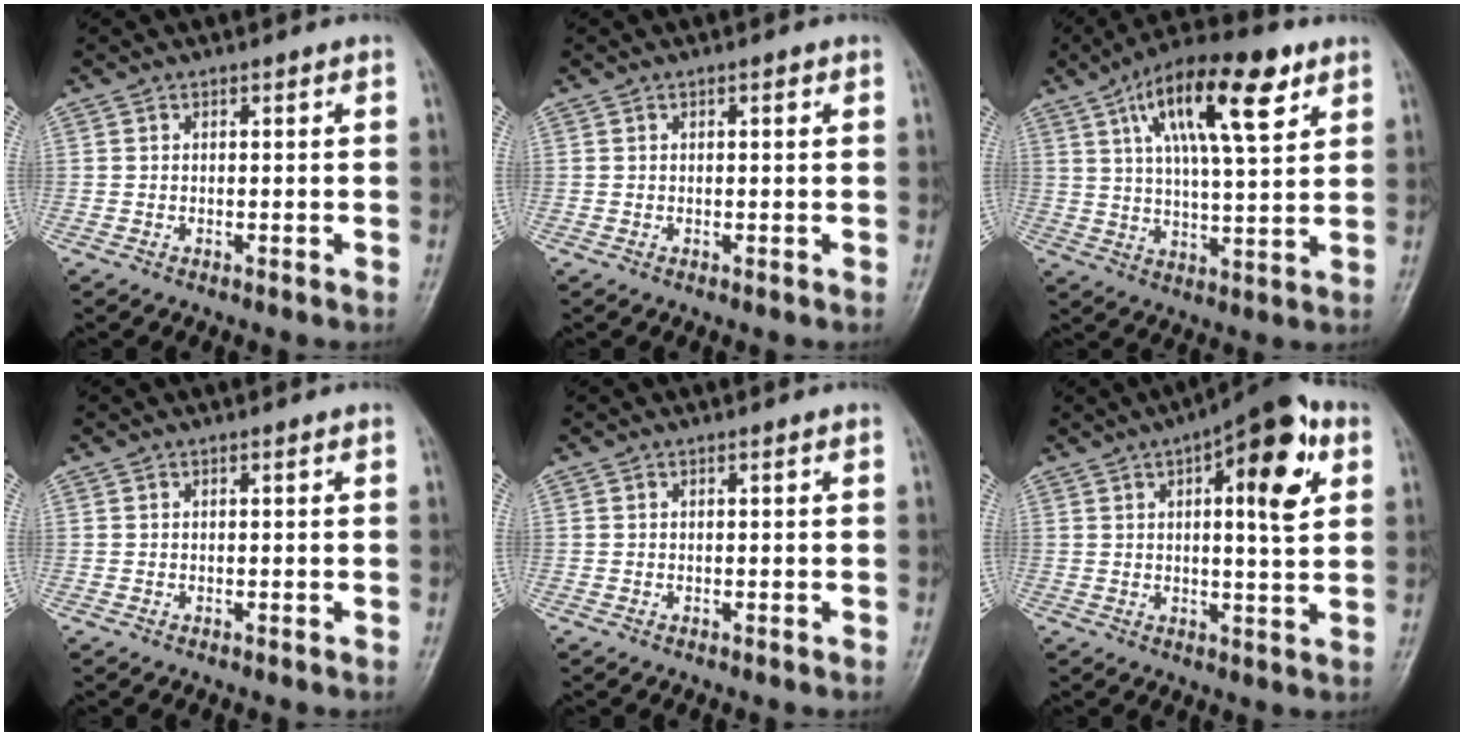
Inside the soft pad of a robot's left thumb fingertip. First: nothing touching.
{"total": 0.8, "force": [0.3, 0.3, 0.7], "torque": [-0.008, 0.001, 0.004]}
{"total": 17.6, "force": [8.2, 5.8, 14.5], "torque": [-0.222, -0.012, 0.132]}
{"total": 0.0}
{"total": 0.0}
{"total": 14.2, "force": [5.1, 4.8, 12.4], "torque": [-0.144, -0.002, 0.062]}